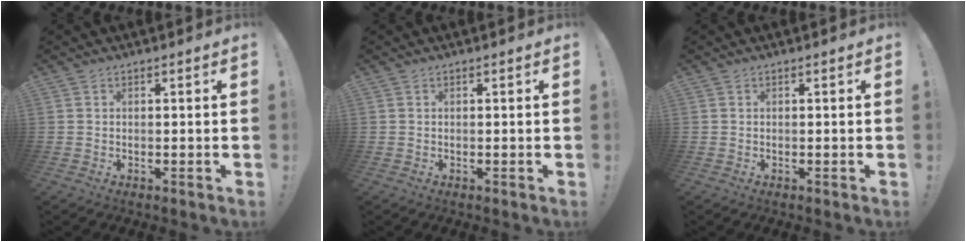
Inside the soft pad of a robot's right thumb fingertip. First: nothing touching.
{"total": 0.0}
{"total": 0.0}